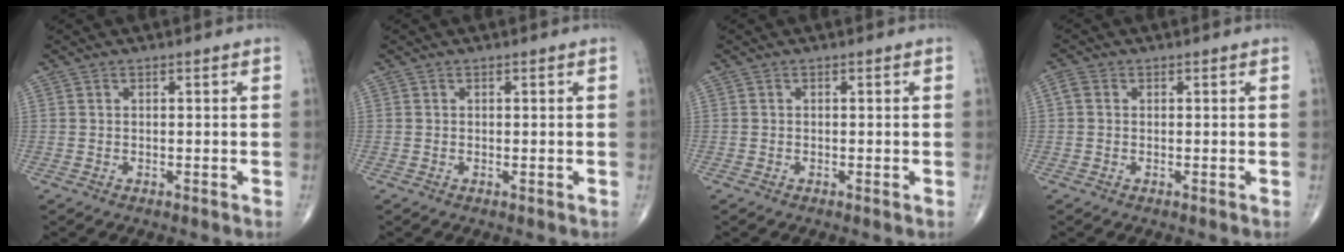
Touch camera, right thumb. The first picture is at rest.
{"total": 0.0}
{"total": 0.0}
{"total": 1.8, "force": [0.2, 1.4, 1.0], "torque": [-0.020, 0.007, 0.000]}